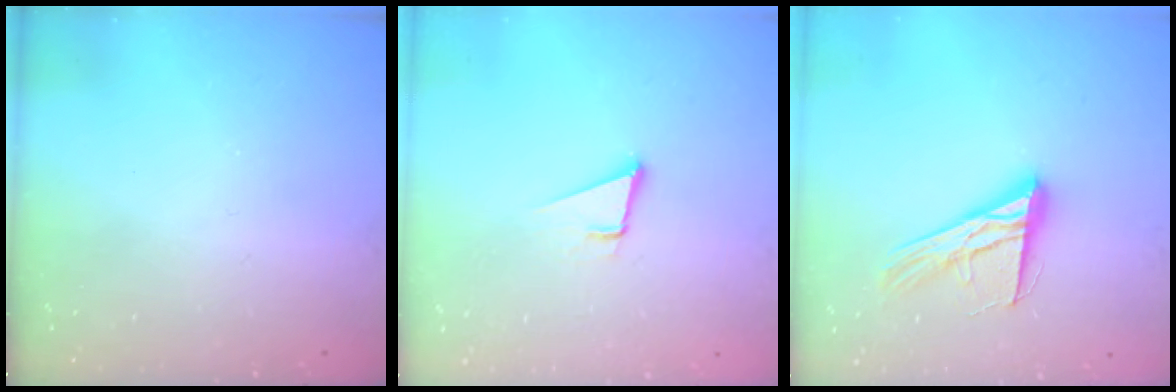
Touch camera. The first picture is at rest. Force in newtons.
{"total": 3.7, "press": 2.9, "slide": 2.2}
{"total": 14.0, "press": 14.0, "slide": 1.0}